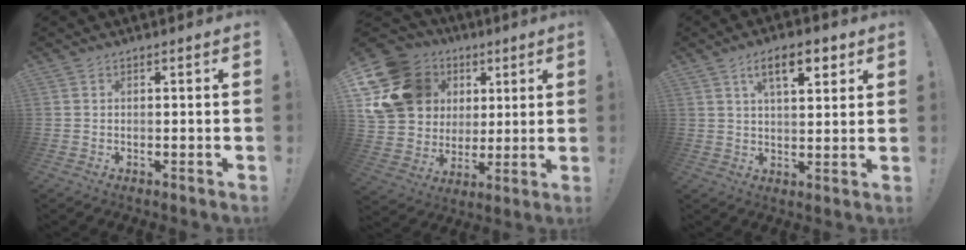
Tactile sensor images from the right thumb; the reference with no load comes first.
{"total": 20.7, "force": [7.2, 17.0, 9.6], "torque": [-0.163, -0.031, 0.165]}
{"total": 10.0, "force": [4.8, 3.8, 7.8], "torque": [-0.109, -0.011, 0.077]}